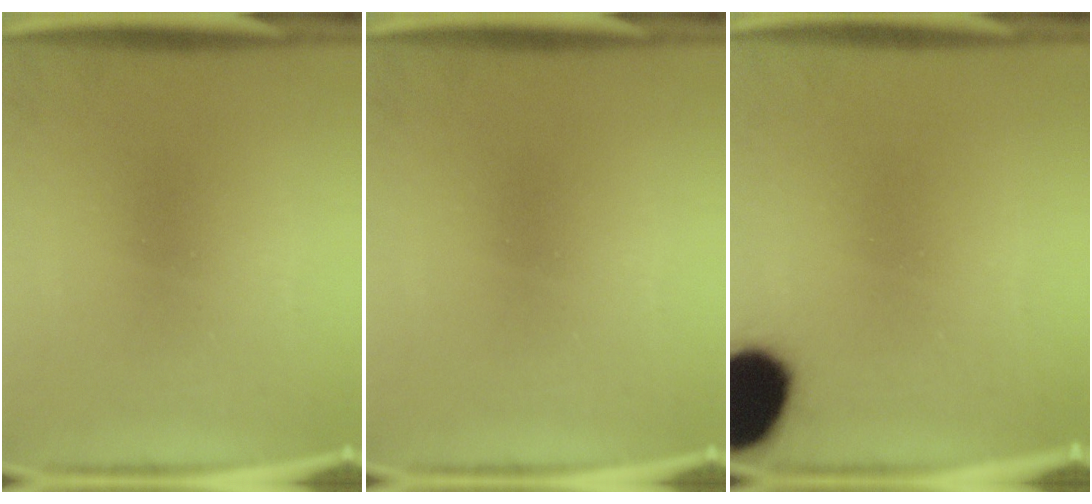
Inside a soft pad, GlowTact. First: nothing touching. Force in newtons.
{"total": 0.0}
{"total": 18.4}